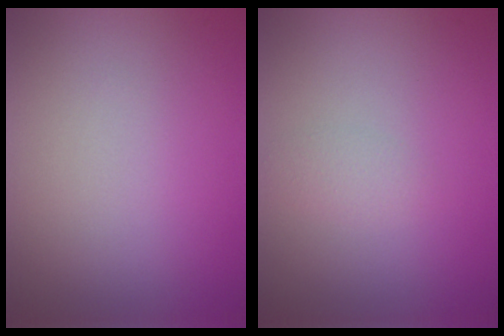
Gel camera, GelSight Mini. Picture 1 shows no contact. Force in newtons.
{"total": 1.1, "press": 1.1, "slide": 0.0}